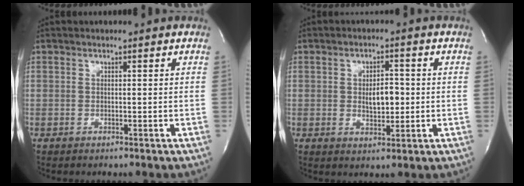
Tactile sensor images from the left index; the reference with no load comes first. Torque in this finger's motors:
{"motor_torque": [0.37, 0.02, 0.11, 0.06]}